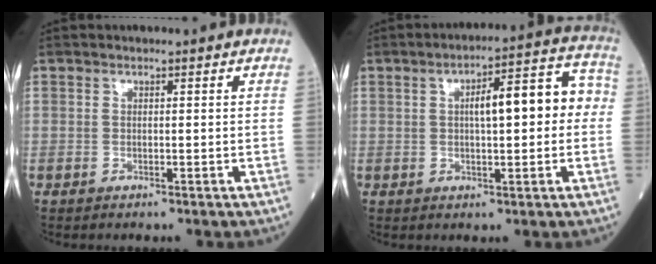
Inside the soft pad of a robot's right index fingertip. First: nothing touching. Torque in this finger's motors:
{"motor_torque": [1.34, -0.02, 0.25, 0.07]}